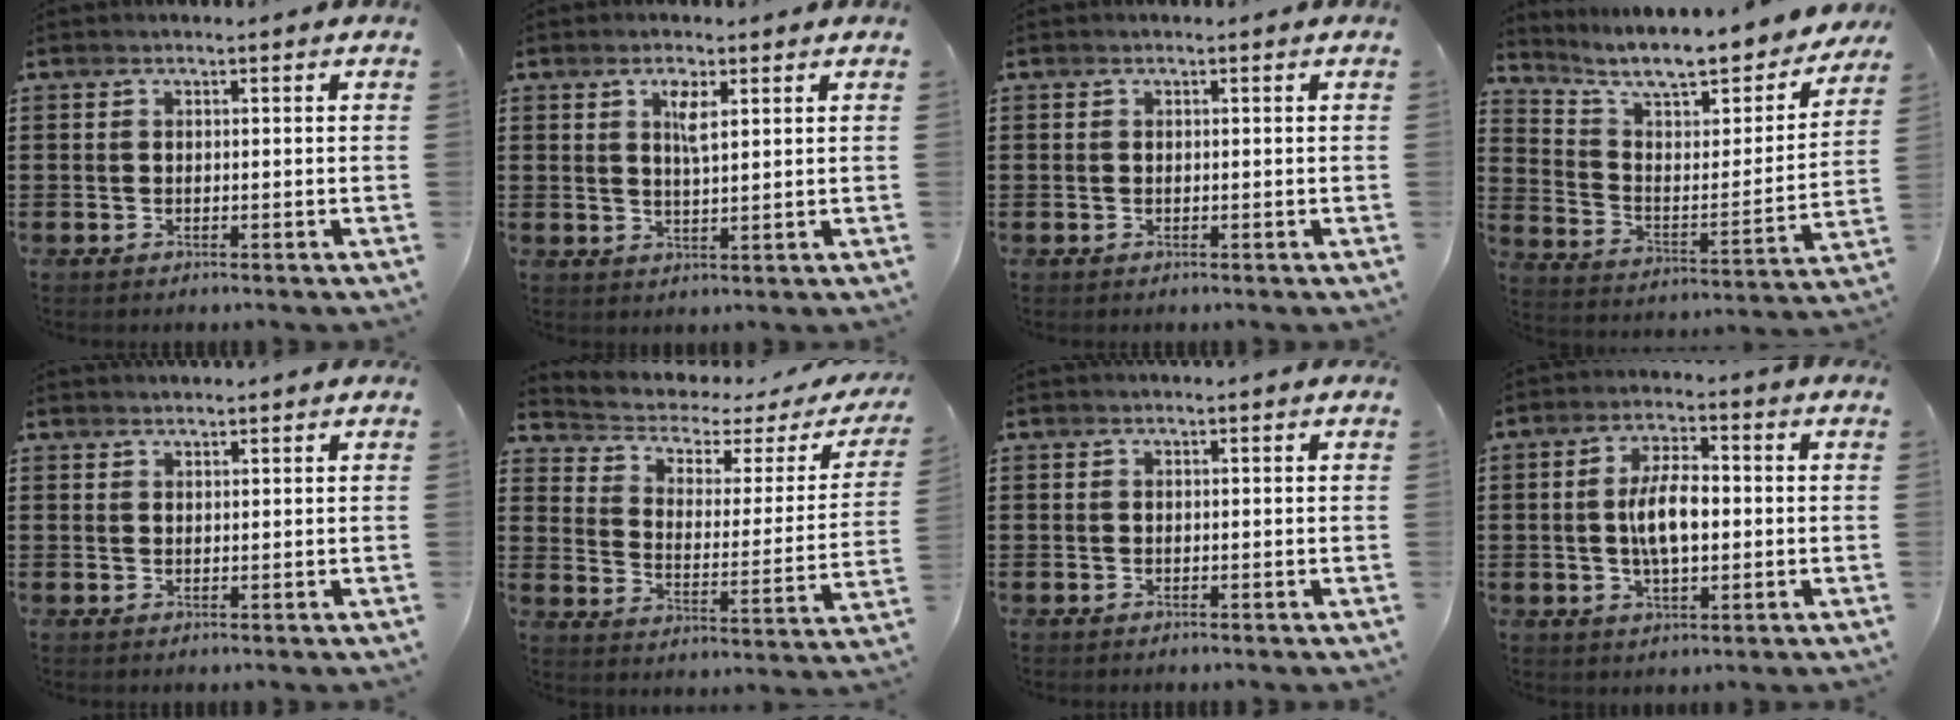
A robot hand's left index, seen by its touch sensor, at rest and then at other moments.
{"total": 3.3, "force": [1.6, 0.9, 2.7], "torque": [-0.052, 0.001, 0.024]}
{"total": 0.0}
{"total": 9.0, "force": [7.7, 1.4, 4.5], "torque": [-0.104, -0.062, 0.124]}
{"total": 1.1, "force": [1.1, 0.1, 0.0], "torque": [-0.002, -0.001, 0.021]}
{"total": 3.0, "force": [1.8, 1.7, 1.7], "torque": [-0.052, -0.016, 0.020]}
{"total": 0.0}
{"total": 6.9, "force": [0.0, 2.7, 6.4], "torque": [-0.117, 0.002, -0.007]}